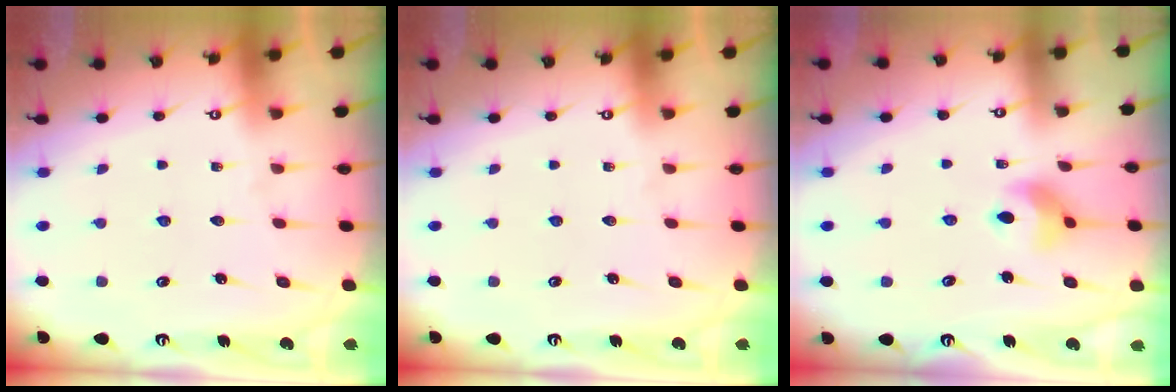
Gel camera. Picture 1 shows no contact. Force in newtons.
{"total": 0.0}
{"total": 8.7, "press": 8.6, "slide": 1.2}